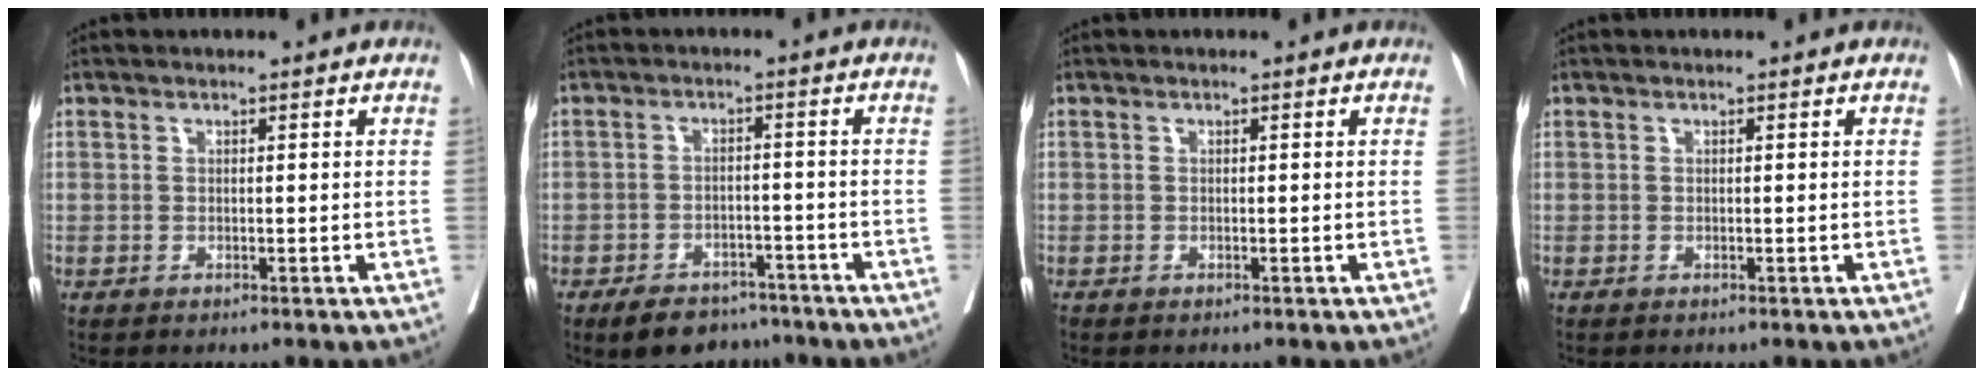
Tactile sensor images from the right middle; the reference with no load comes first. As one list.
[{"total": 7.9, "force": [-6.3, 4.0, 2.6], "torque": [-0.034, 0.006, -0.092]}, {"total": 0.0}, {"total": 0.0}]